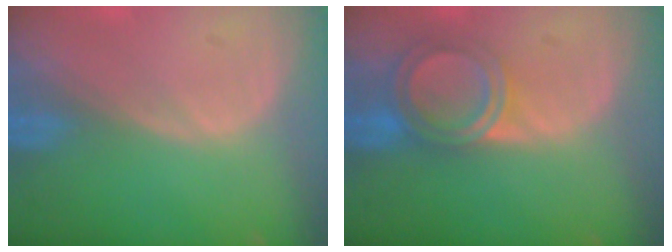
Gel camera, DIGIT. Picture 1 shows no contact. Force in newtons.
{"total": 6.2, "press": 5.2, "slide": 3.3}